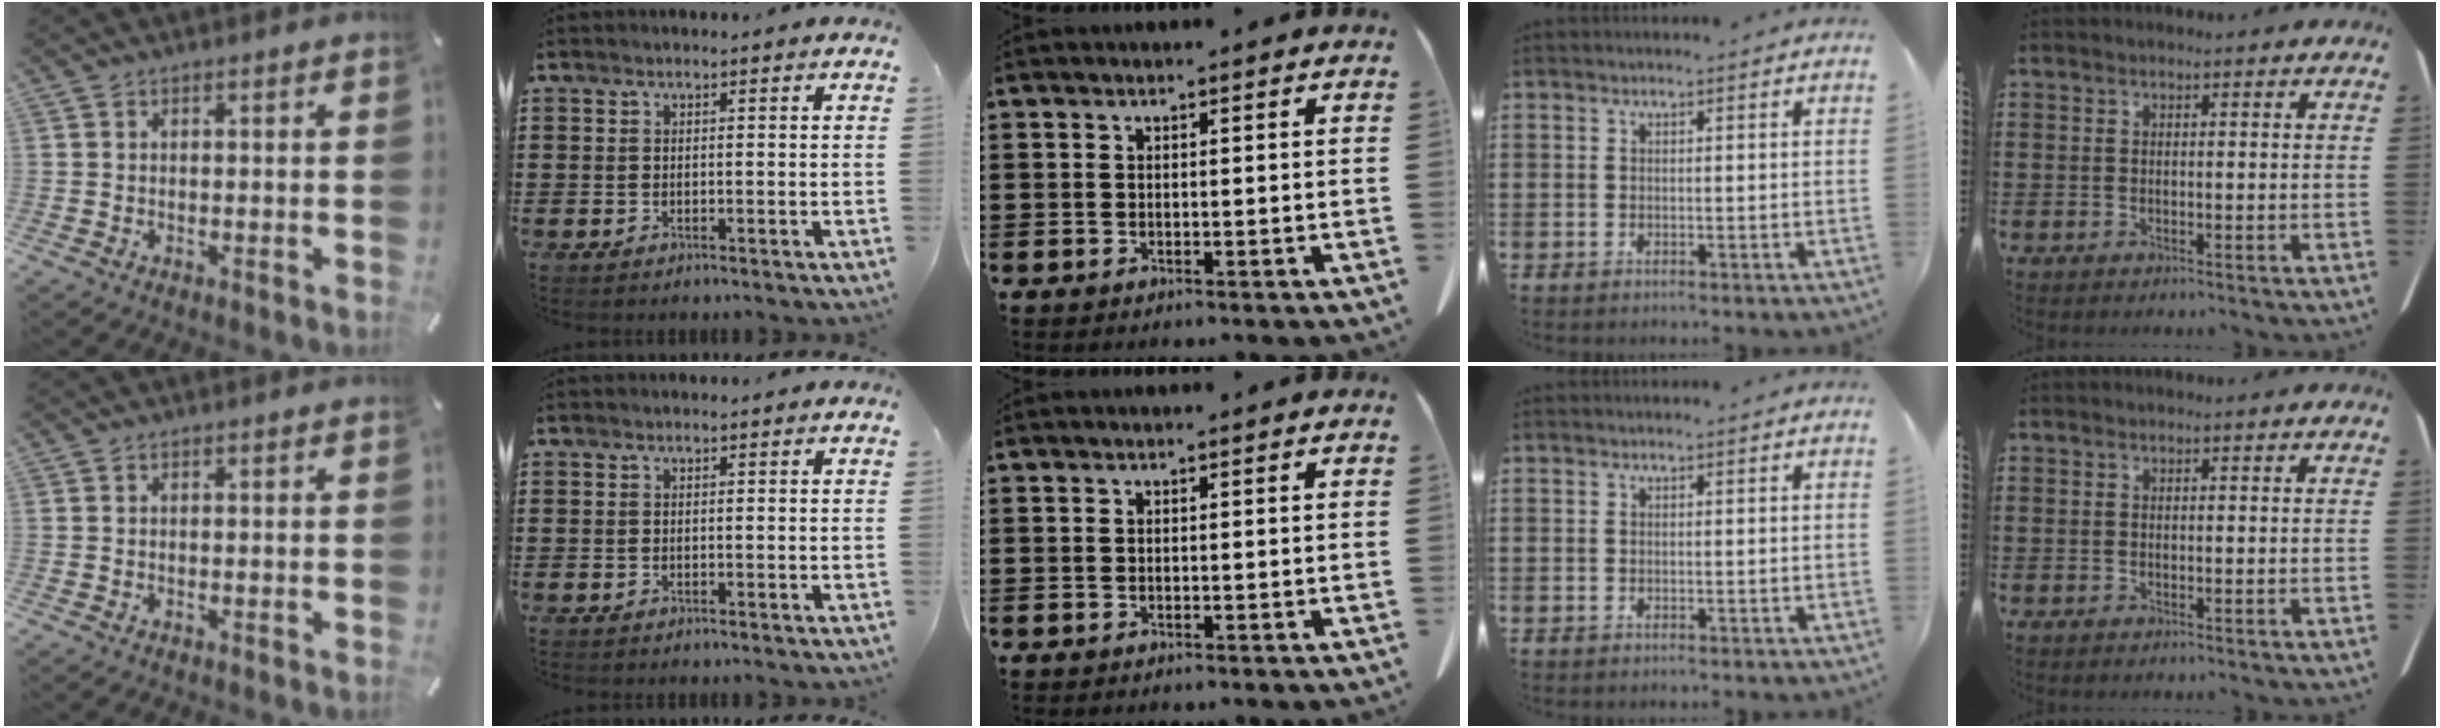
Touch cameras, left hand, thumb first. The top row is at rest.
{}